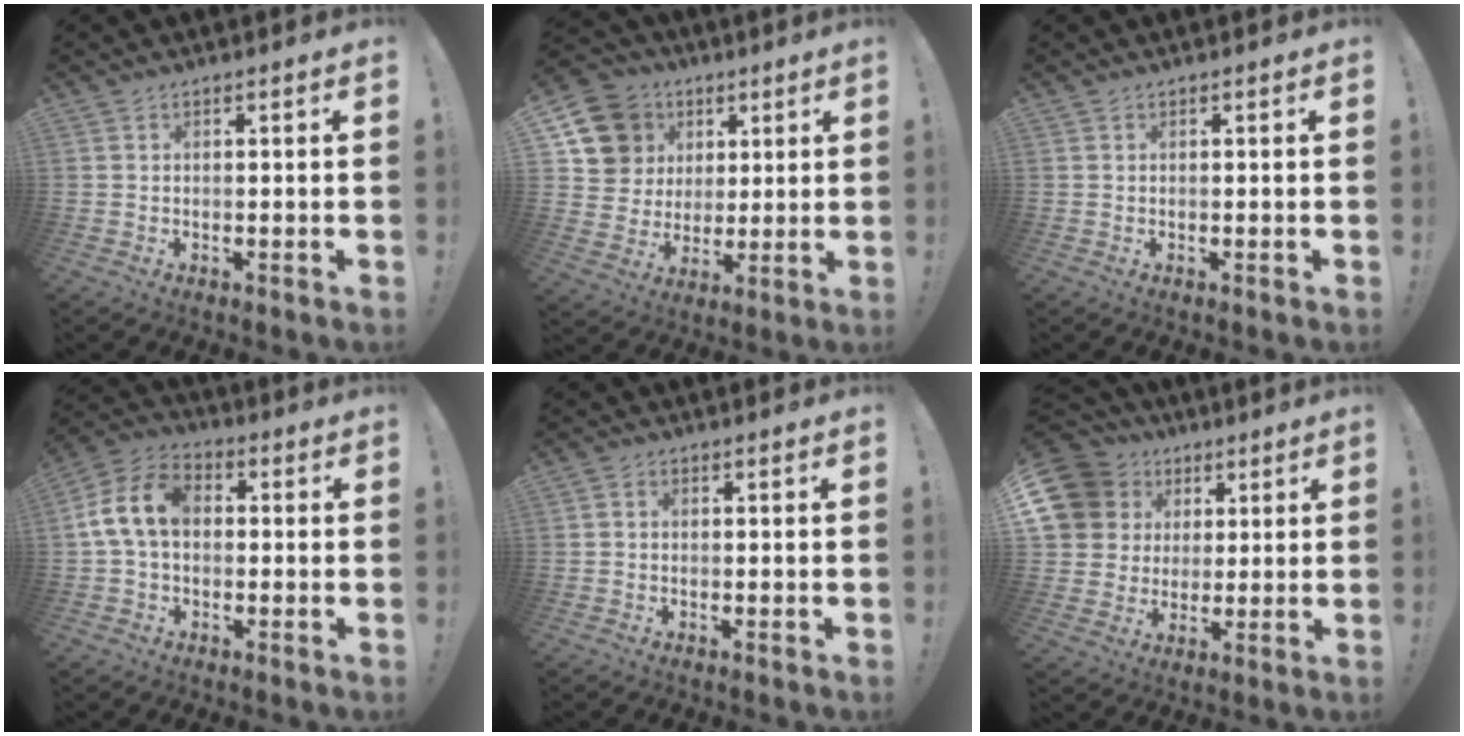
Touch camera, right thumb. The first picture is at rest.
{"total": 14.5, "force": [5.9, 12.5, 4.3], "torque": [-0.062, -0.021, 0.133]}
{"total": 0.0}
{"total": 11.8, "force": [0.9, 8.0, 8.7], "torque": [-0.179, 0.019, 0.019]}
{"total": 0.9, "force": [-0.4, 0.7, 0.4], "torque": [-0.011, 0.005, -0.007]}
{"total": 15.2, "force": [5.8, 12.6, 6.0], "torque": [-0.096, -0.017, 0.127]}